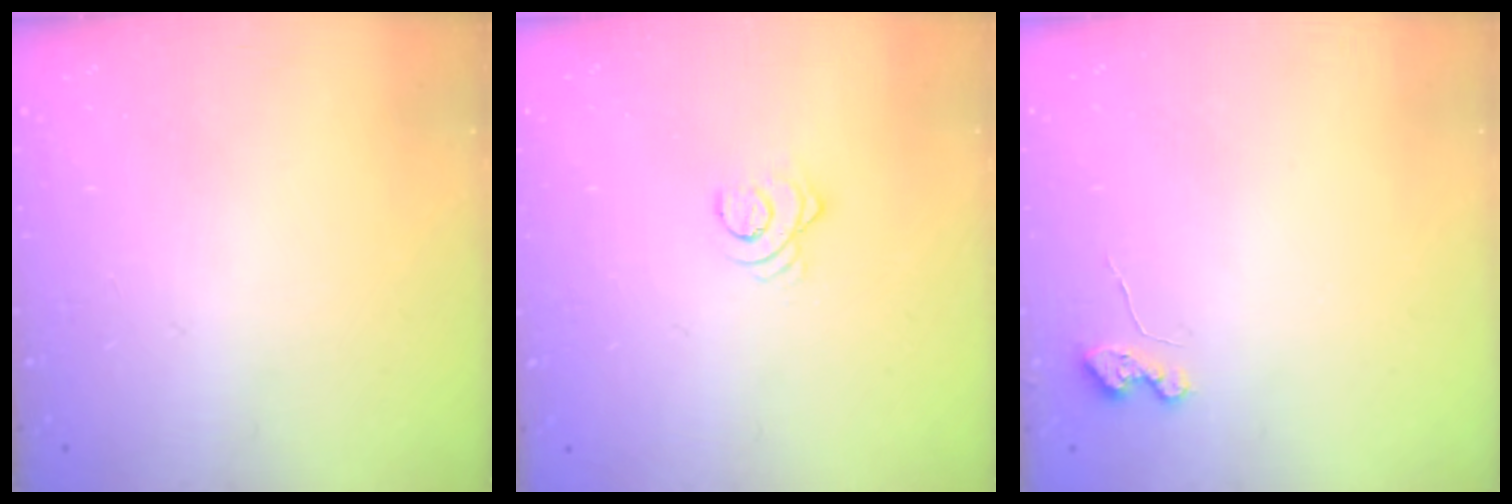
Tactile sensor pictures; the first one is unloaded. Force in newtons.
{"total": 3.3, "press": 3.3, "slide": 0.2}
{"total": 3.6, "press": 3.6, "slide": 0.5}